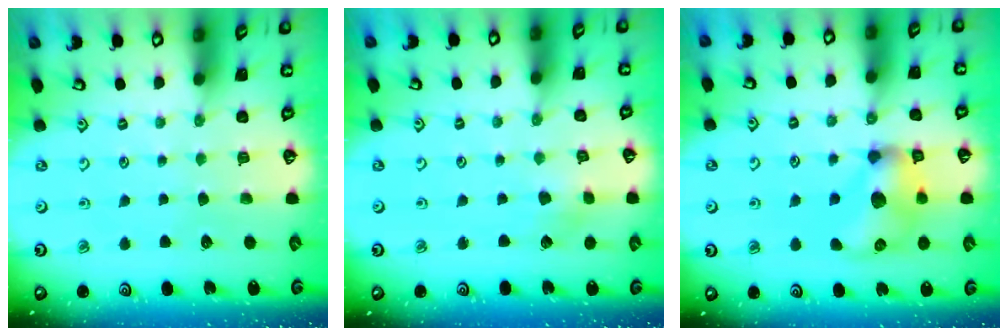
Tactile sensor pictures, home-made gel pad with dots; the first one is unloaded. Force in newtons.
{"total": 2.4, "press": 2.3, "slide": 0.6}
{"total": 16.3, "press": 16.2, "slide": 1.1}